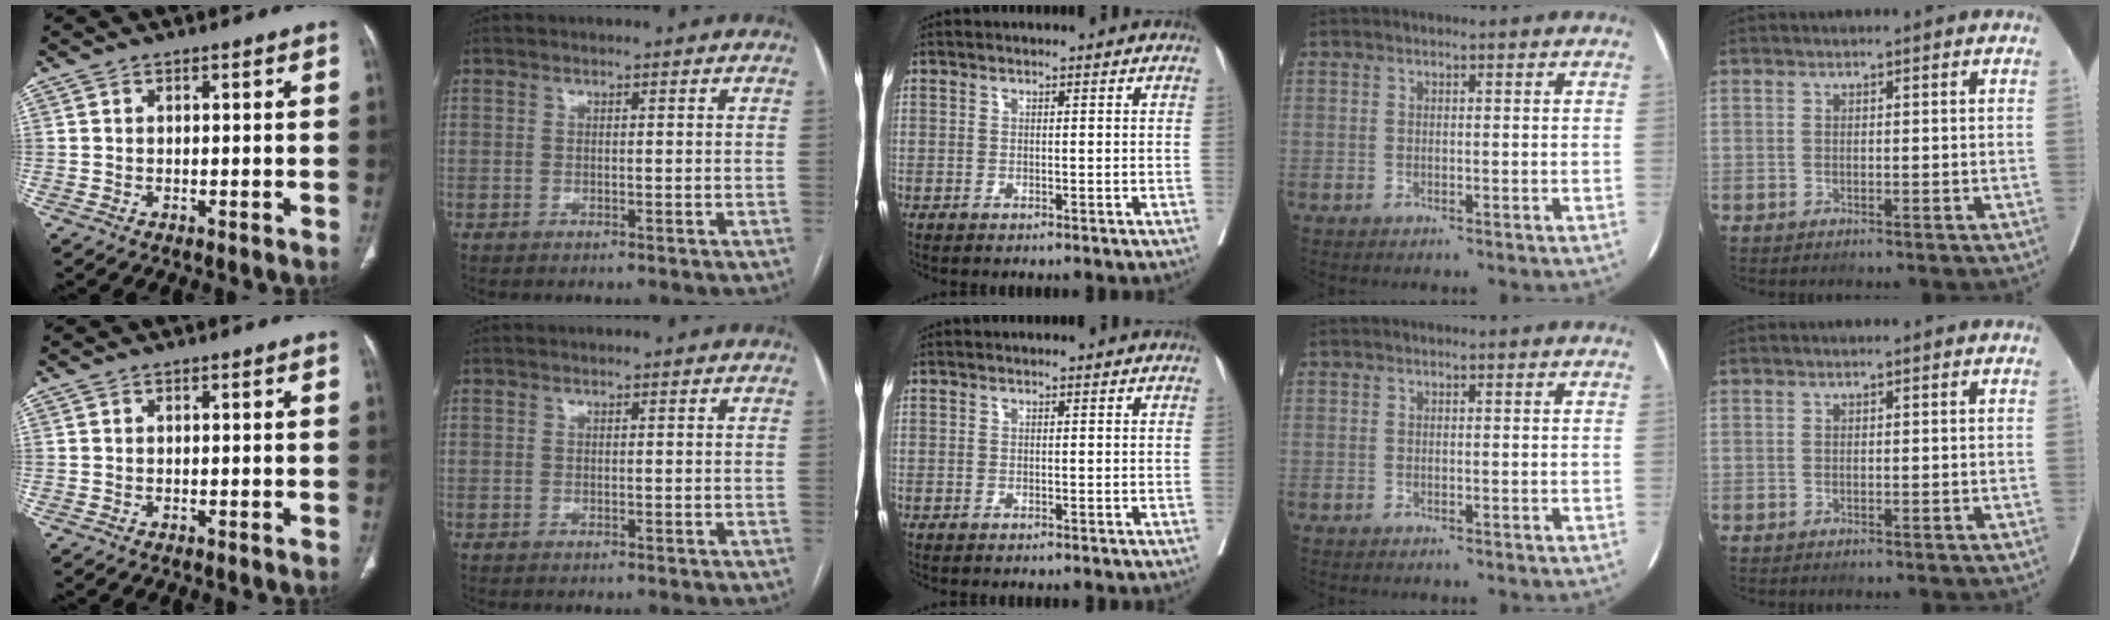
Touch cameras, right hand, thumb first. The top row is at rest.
{}